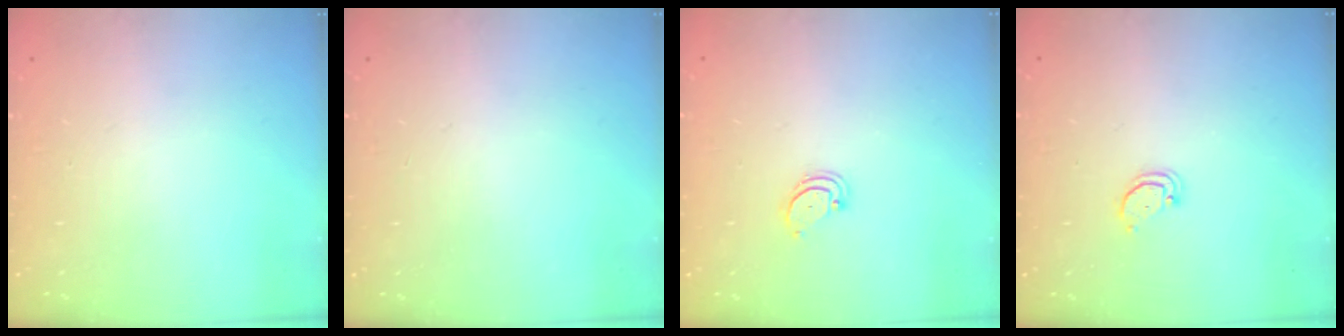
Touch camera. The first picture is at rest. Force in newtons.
{"total": 0.0}
{"total": 2.2, "press": 2.2, "slide": 0.3}
{"total": 2.1, "press": 2.1, "slide": 0.2}